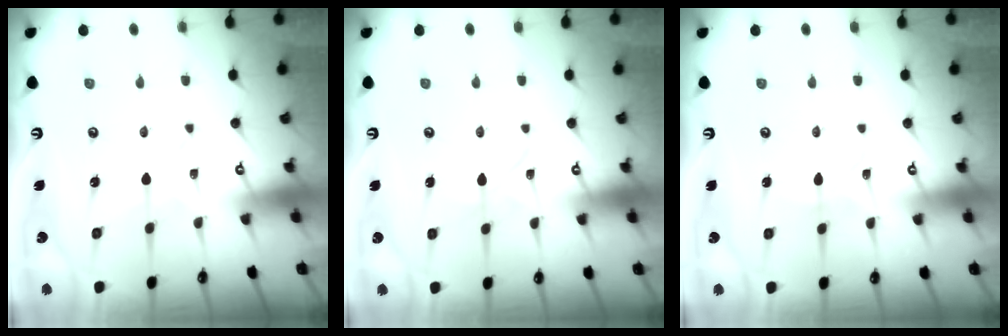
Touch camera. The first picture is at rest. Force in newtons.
{"total": 2.5, "press": 2.5, "slide": 0.2}
{"total": 3.1, "press": 3.1, "slide": 0.1}